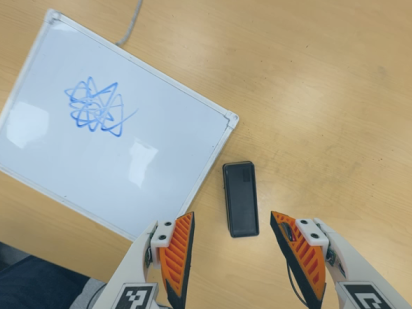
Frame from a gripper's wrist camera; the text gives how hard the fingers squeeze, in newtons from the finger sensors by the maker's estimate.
{"total": 0.0}